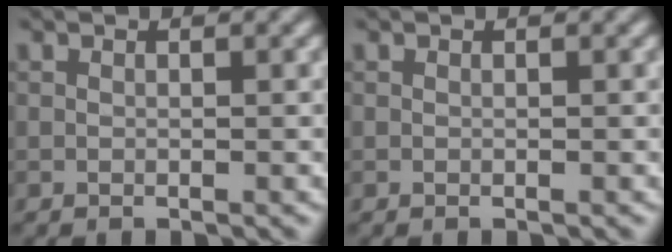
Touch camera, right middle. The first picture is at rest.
{"total": 0.0}